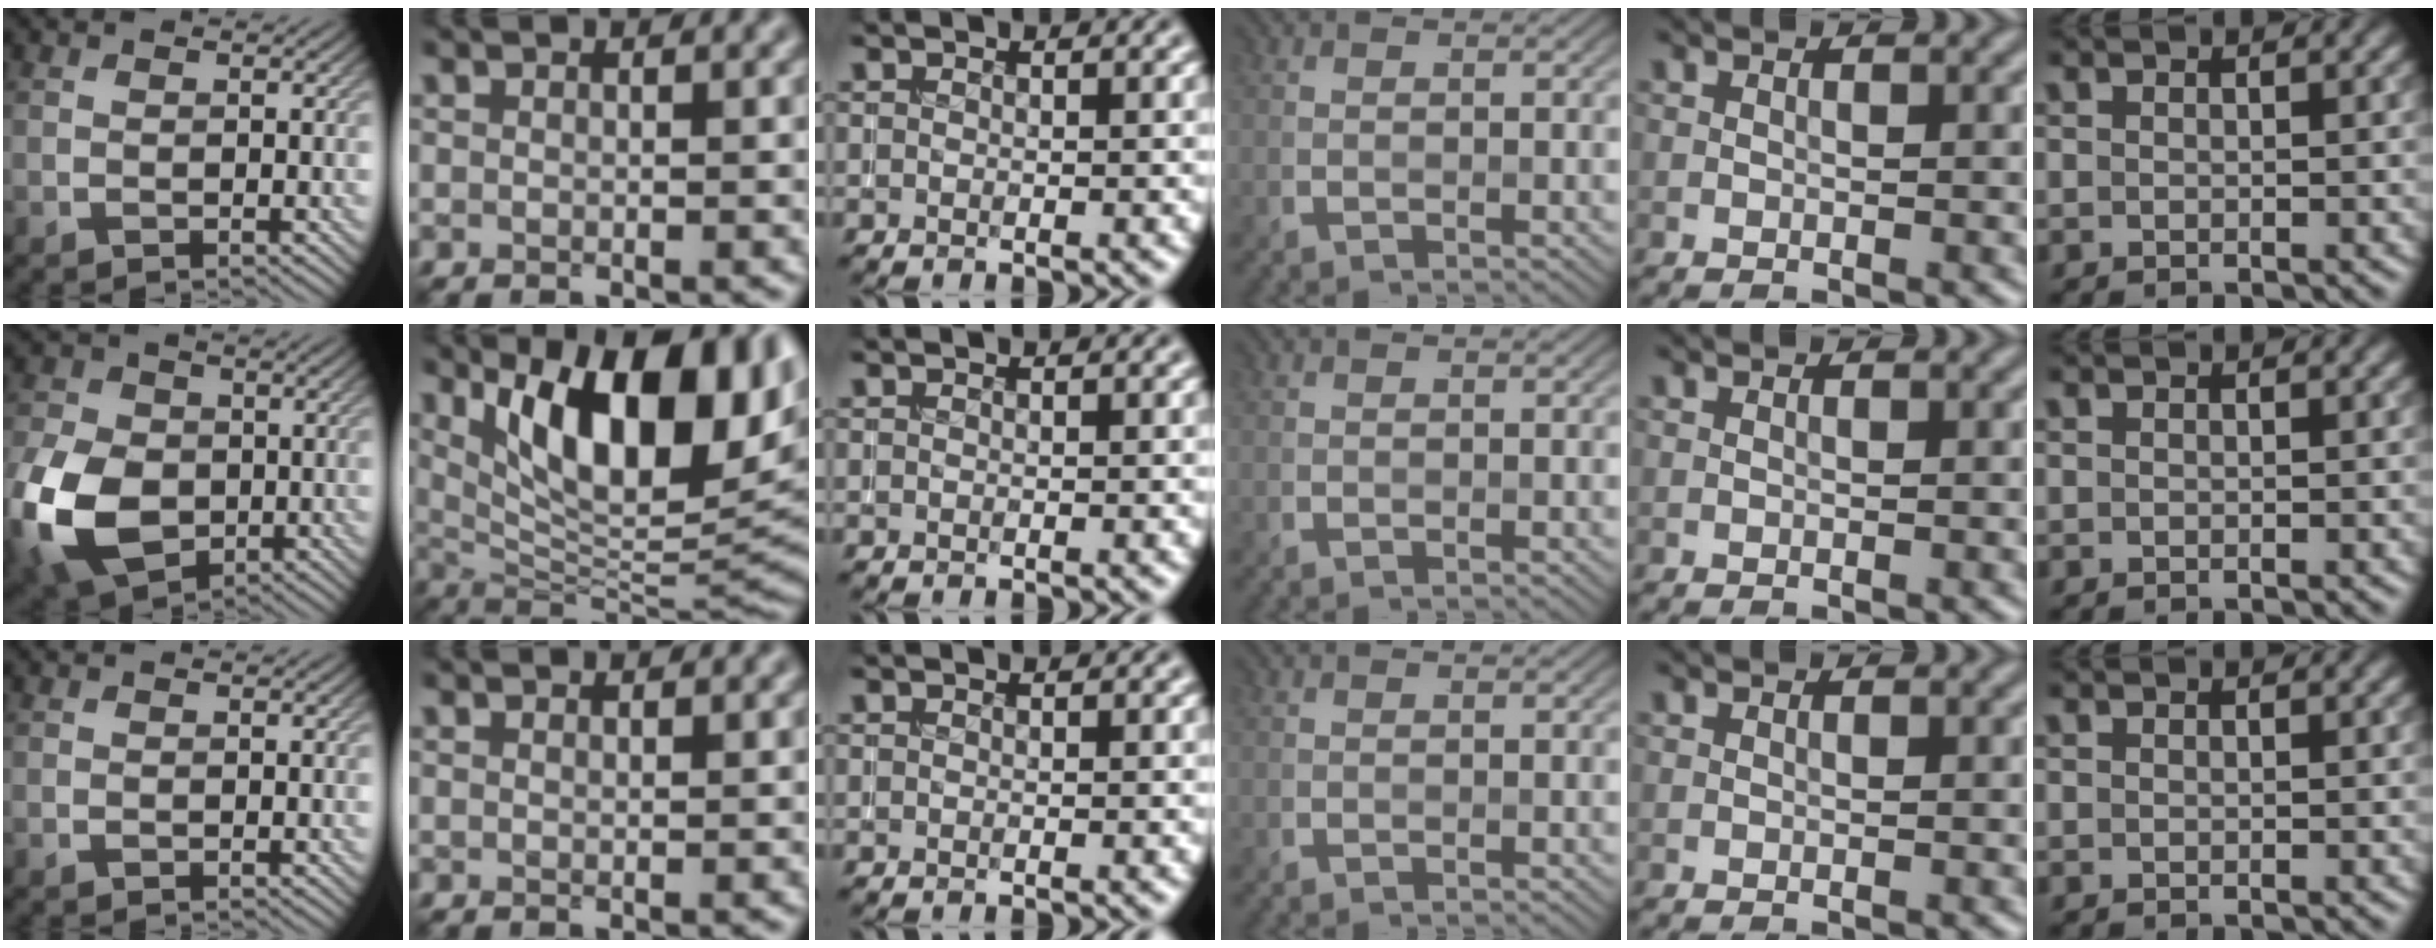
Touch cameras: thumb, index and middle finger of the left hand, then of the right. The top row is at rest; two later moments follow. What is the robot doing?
{"motion": "insert", "object": "coin"}